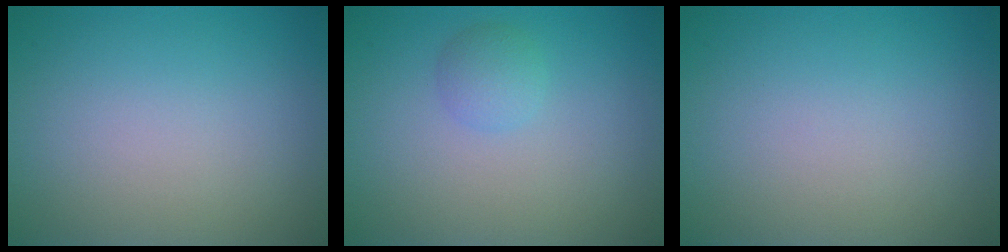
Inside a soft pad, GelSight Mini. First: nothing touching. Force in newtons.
{"total": 1.5, "press": 1.5, "slide": 0.0}
{"total": 0.0}